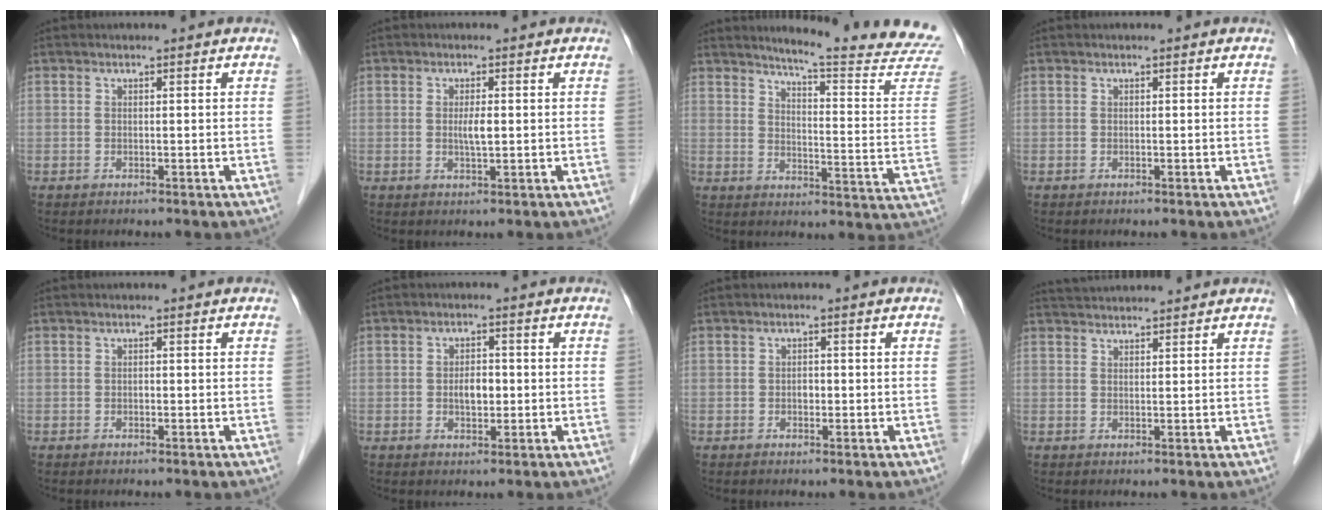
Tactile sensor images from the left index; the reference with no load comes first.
{"total": 2.2, "force": [0.0, 0.3, 2.2], "torque": [-0.043, -0.003, 0.001]}
{"total": 19.6, "force": [18.5, -1.2, 6.5], "torque": [-0.091, -0.130, 0.210]}
{"total": 0.0}
{"total": 0.7, "force": [-0.3, 0.4, 0.5], "torque": [-0.008, 0.001, -0.006]}
{"total": 3.1, "force": [-0.3, 1.7, 2.6], "torque": [-0.046, 0.003, -0.004]}
{"total": 1.1, "force": [-0.3, 0.7, 0.8], "torque": [-0.012, 0.002, -0.005]}
{"total": 5.4, "force": [5.3, 0.0, 1.3], "torque": [-0.023, 0.037, 0.081]}